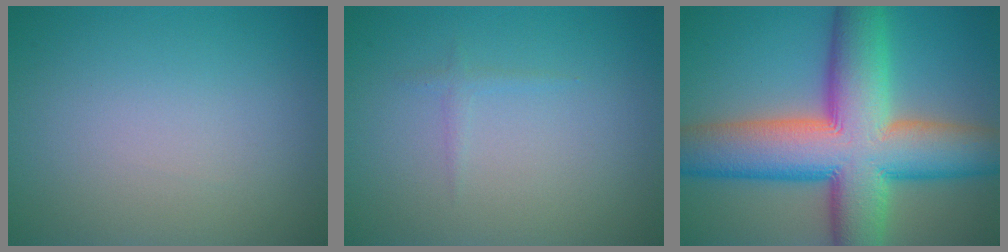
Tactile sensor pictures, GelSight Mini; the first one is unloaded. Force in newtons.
{"total": 0.6, "press": 0.6, "slide": 0.0}
{"total": 14.9, "press": 14.9, "slide": 0.7}